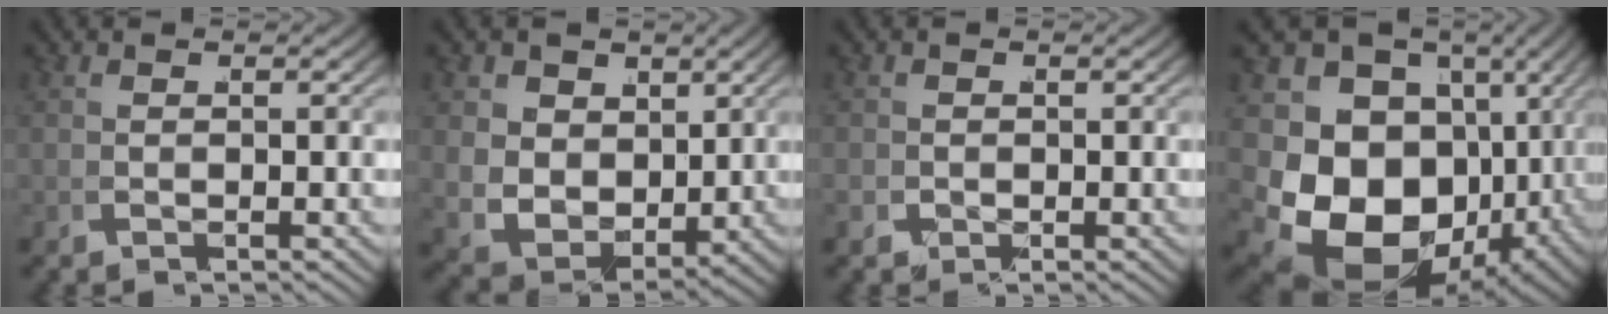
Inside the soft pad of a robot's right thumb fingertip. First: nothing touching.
{"total": 8.5, "force": [1.3, 6.7, 5.2], "torque": [-0.140, -0.060, 0.044]}
{"total": 1.3, "force": [-0.2, 1.3, 0.1], "torque": [-0.010, -0.002, -0.004]}
{"total": 20.1, "force": [-1.0, 15.1, 13.2], "torque": [-0.265, -0.074, 0.008]}